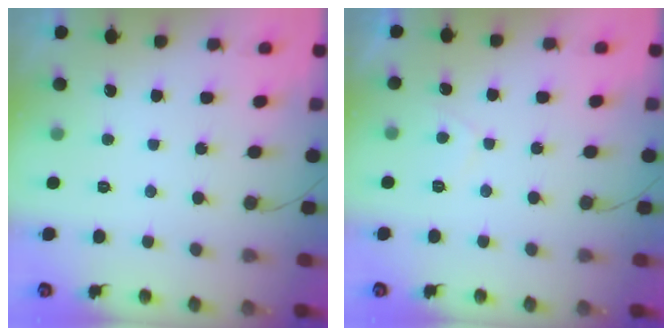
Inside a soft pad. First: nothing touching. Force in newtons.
{"total": 1.8, "press": 1.7, "slide": 0.6}